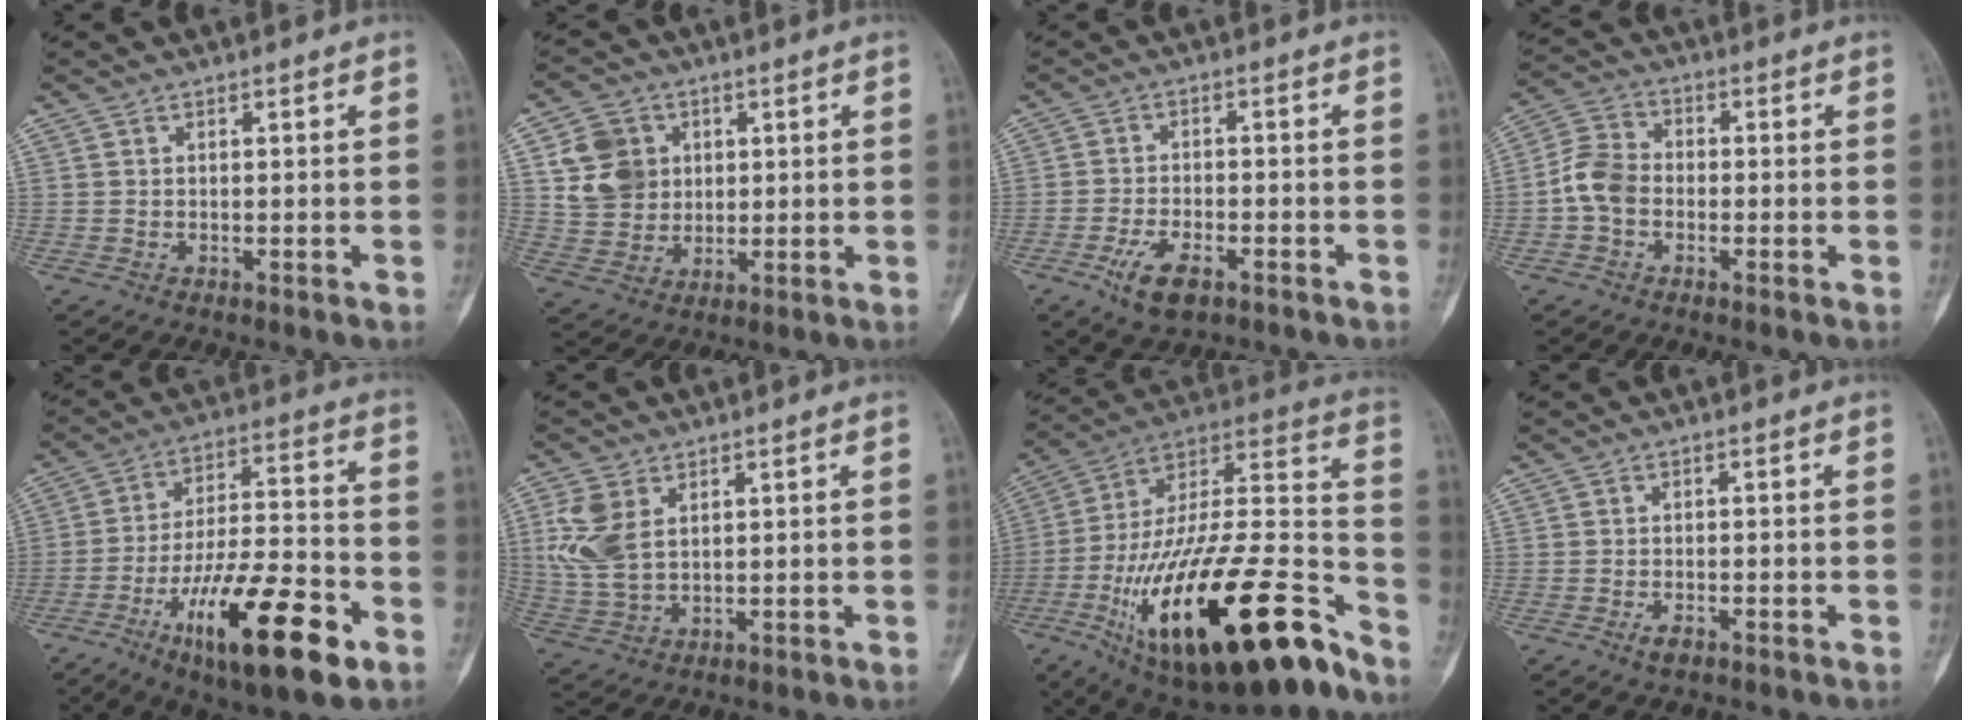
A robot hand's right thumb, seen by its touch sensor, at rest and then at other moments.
{"total": 10.1, "force": [2.4, 8.8, 4.3], "torque": [-0.048, -0.003, 0.049]}
{"total": 6.6, "force": [-3.5, 3.0, 4.7], "torque": [-0.089, 0.012, -0.059]}
{"total": 6.9, "force": [-1.5, 5.2, 4.2], "torque": [-0.076, 0.023, -0.043]}
{"total": 21.6, "force": [-10.2, 6.4, 17.9], "torque": [-0.300, 0.048, -0.163]}
{"total": 8.7, "force": [2.4, 5.6, 6.2], "torque": [-0.135, -0.003, 0.057]}
{"total": 35.9, "force": [-17.9, 12.7, 28.5], "torque": [-0.460, 0.064, -0.290]}
{"total": 2.1, "force": [-1.2, 0.9, 1.4], "torque": [-0.027, 0.005, -0.021]}